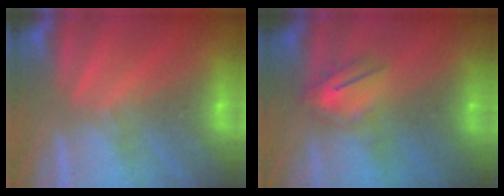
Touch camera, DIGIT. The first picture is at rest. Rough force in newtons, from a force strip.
{"total": 4.5}